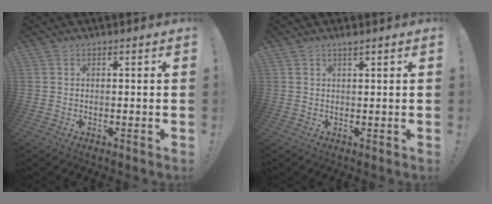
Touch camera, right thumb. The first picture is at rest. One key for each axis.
{"total": 1.4, "fx": 1.0, "fy": -0.2, "fz": 0.9, "tx": -0.017, "ty": -0.002, "tz": 0.018}